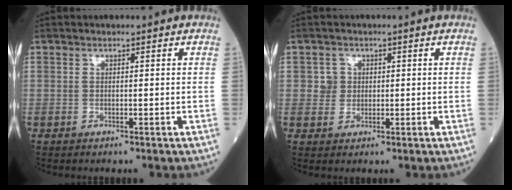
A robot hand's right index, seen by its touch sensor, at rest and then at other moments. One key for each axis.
{"total": 2.3, "fx": 0.3, "fy": 2.3, "fz": 0.1, "tx": 0.005, "ty": 0.003, "tz": 0.004}